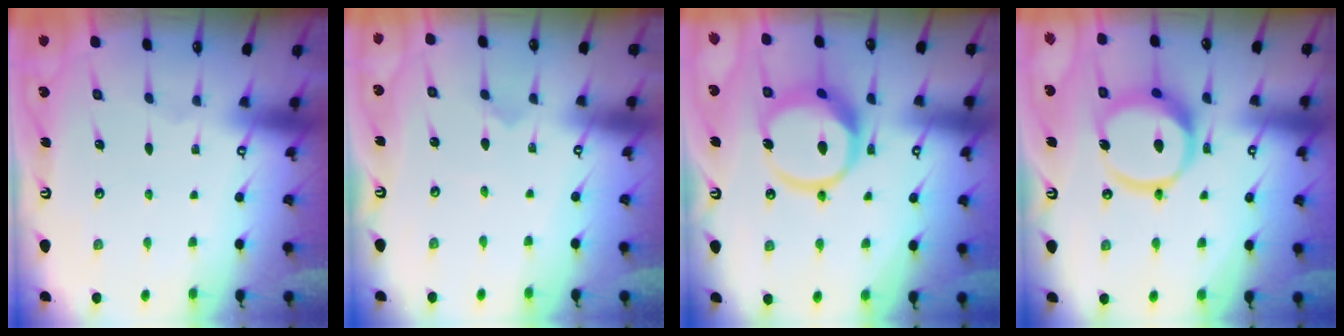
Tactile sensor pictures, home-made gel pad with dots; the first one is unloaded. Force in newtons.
{"total": 0.0}
{"total": 13.9, "press": 13.9, "slide": 1.6}
{"total": 15.2, "press": 15.1, "slide": 1.8}